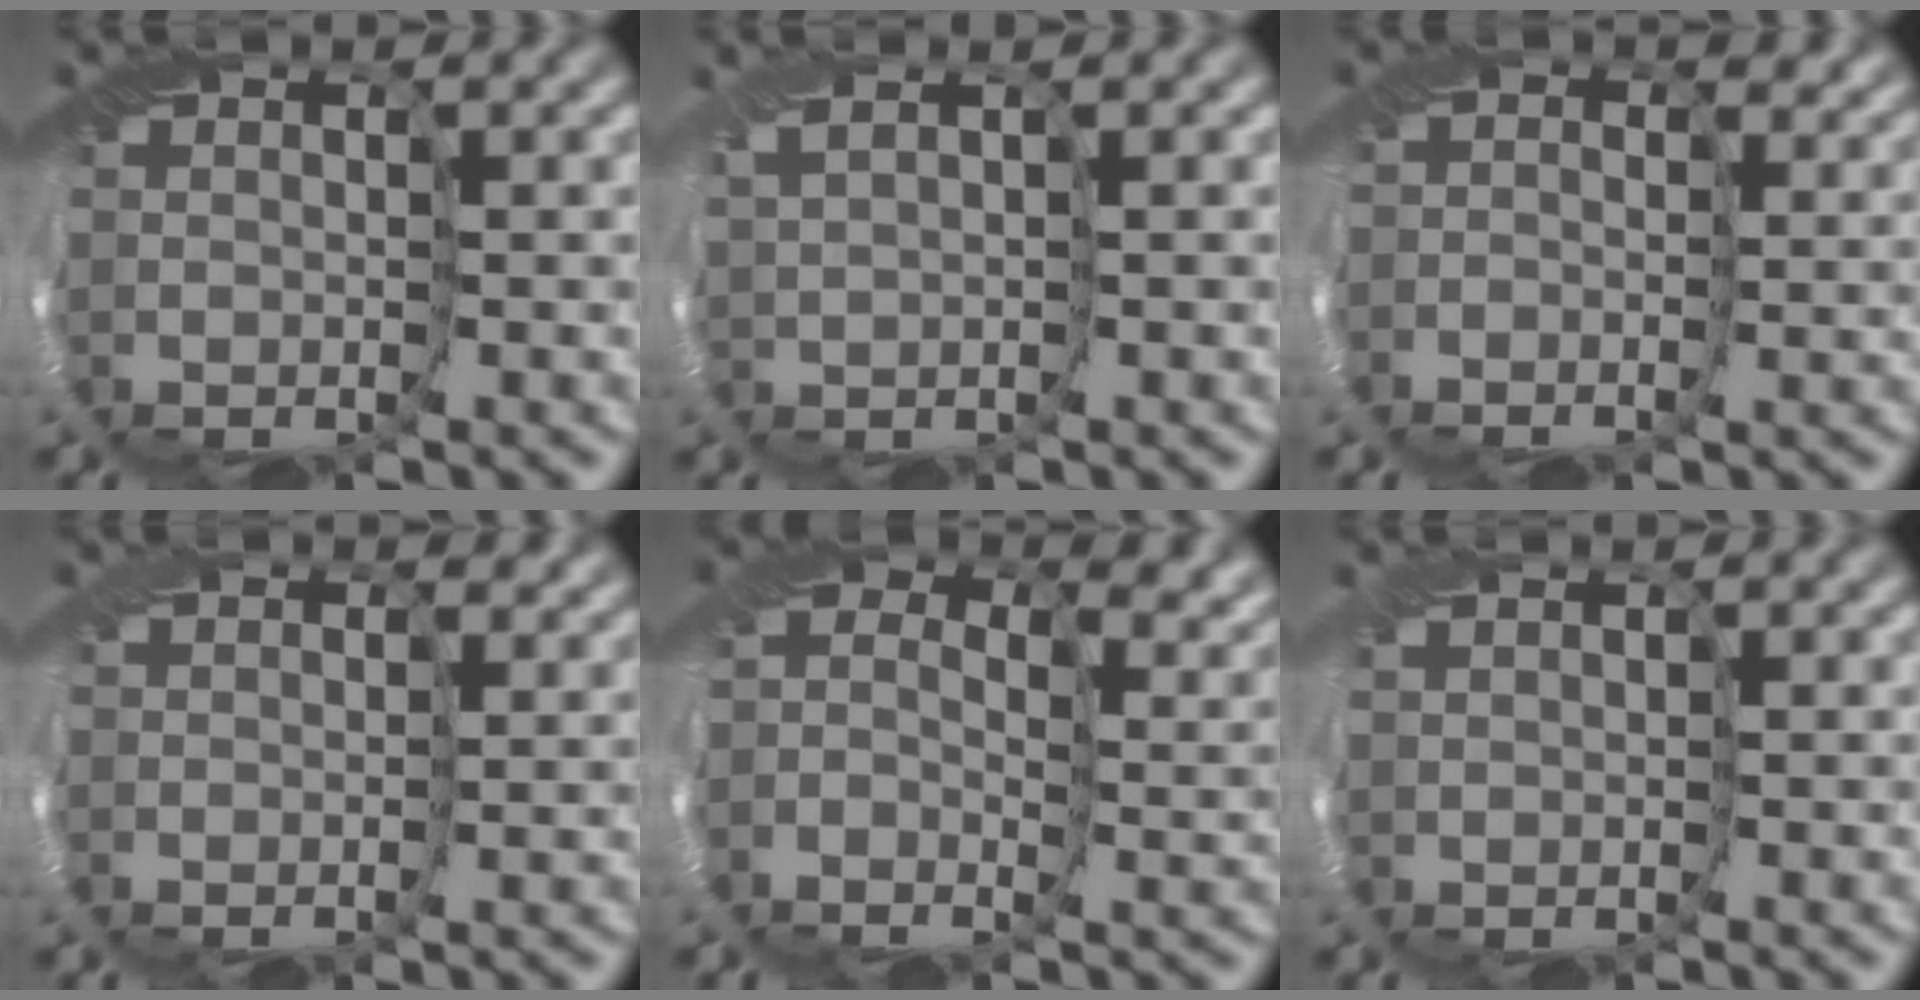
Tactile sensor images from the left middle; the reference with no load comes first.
{"total": 1.7, "force": [0.6, 0.4, 1.5], "torque": [-0.036, 0.005, 0.014]}
{"total": 3.2, "force": [1.5, 2.6, 1.3], "torque": [-0.023, 0.006, 0.023]}
{"total": 2.2, "force": [1.7, 1.2, 0.5], "torque": [-0.011, 0.004, 0.021]}
{"total": 8.5, "force": [2.3, 6.0, 5.5], "torque": [-0.075, 0.011, 0.028]}
{"total": 0.0}